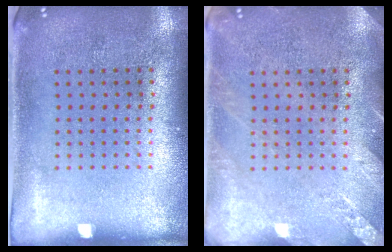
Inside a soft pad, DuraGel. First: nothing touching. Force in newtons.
{"total": 2.1, "press": 2.1, "slide": 0.2}